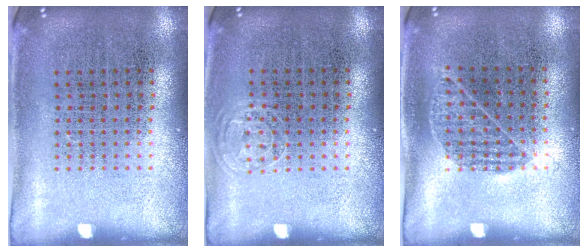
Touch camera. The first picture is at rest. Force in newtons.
{"total": 0.7, "press": 0.6, "slide": 0.3}
{"total": 0.8, "press": 0.6, "slide": 0.5}